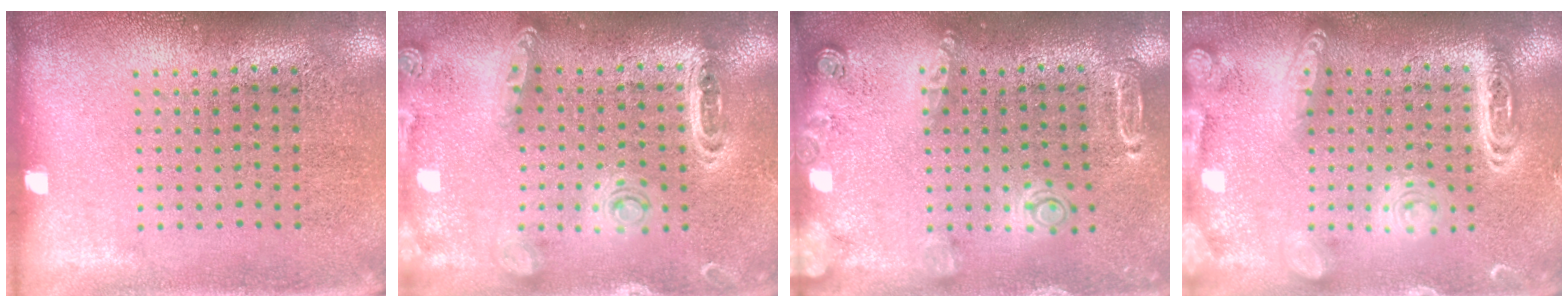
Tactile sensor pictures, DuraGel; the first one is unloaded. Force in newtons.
{"total": 1.3, "press": 1.3, "slide": 0.1}
{"total": 1.6, "press": 1.6, "slide": 0.1}
{"total": 4.1, "press": 4.1, "slide": 0.3}